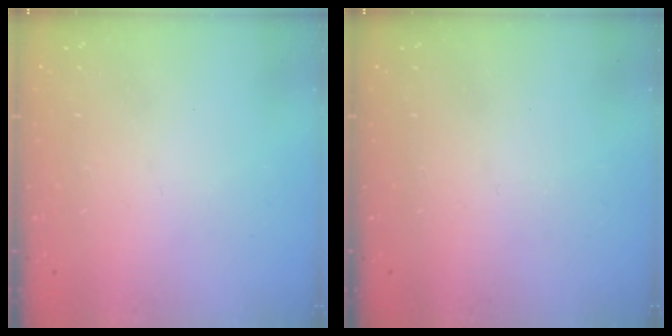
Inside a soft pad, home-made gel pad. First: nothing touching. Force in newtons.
{"total": 0.0}